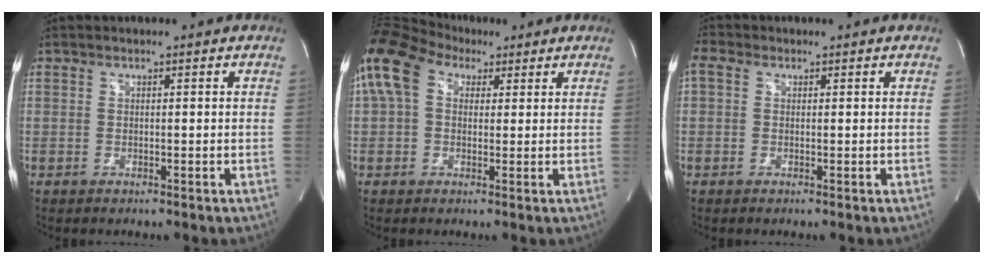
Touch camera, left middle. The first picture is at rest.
{"total": 11.1, "force": [5.0, 7.1, 6.9], "torque": [-0.166, 0.065, 0.090]}
{"total": 2.4, "force": [0.8, 1.8, 1.4], "torque": [-0.044, 0.018, 0.015]}